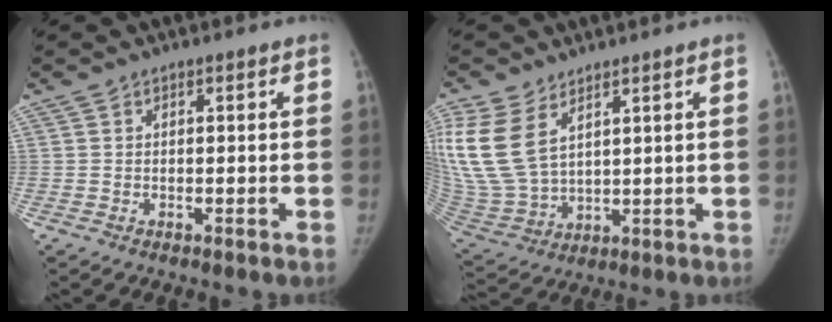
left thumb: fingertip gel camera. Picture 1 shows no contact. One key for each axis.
{"total": 16.3, "fx": 7.1, "fy": 9.8, "fz": 10.9, "tx": -0.246, "ty": -0.025, "tz": 0.155}